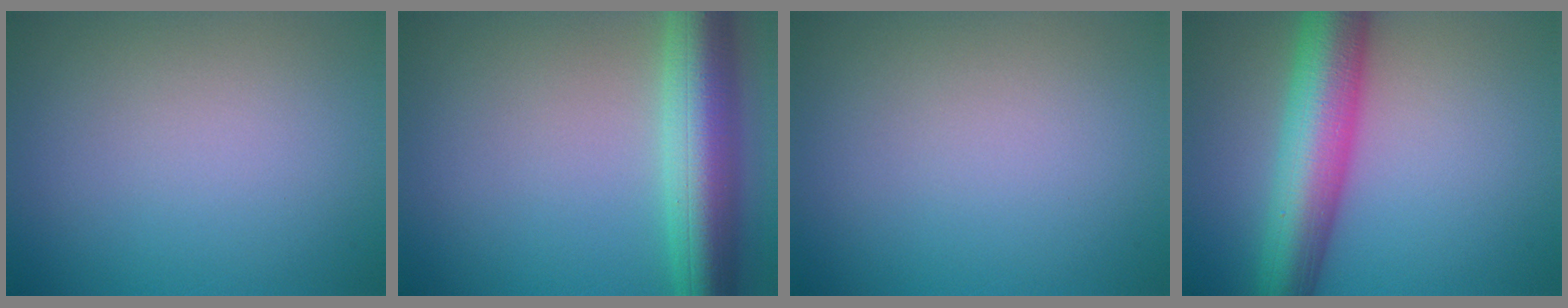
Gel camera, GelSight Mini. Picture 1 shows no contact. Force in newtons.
{"total": 8.4, "press": 8.4, "slide": 0.3}
{"total": 0.0}
{"total": 9.4, "press": 9.4, "slide": 0.3}